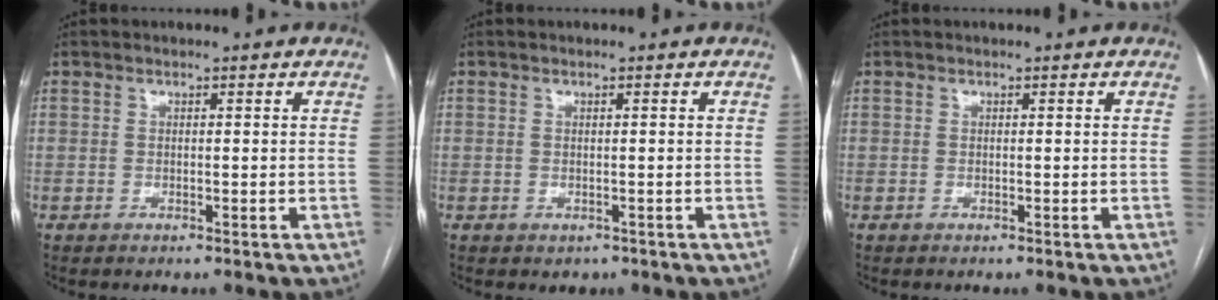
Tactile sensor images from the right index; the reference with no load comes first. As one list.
[{"total": 1.3, "force": [-0.6, 1.0, 0.5], "torque": [-0.005, 0.001, 0.001]}, {"total": 0.0}]